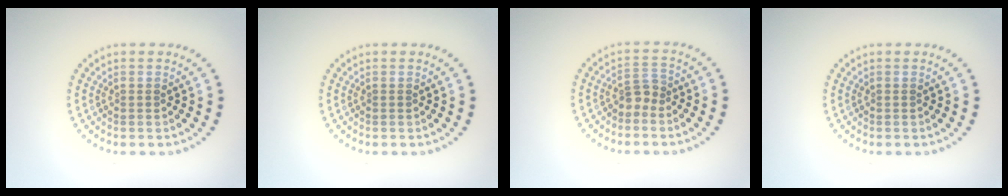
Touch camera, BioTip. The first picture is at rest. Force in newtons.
{"total": 0.0}
{"total": 1.9, "press": 1.3, "slide": 1.3}
{"total": 0.0}